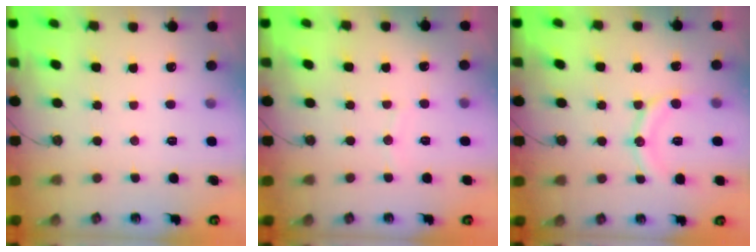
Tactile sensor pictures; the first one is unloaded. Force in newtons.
{"total": 3.5, "press": 3.5, "slide": 0.4}
{"total": 12.2, "press": 12.2, "slide": 0.4}